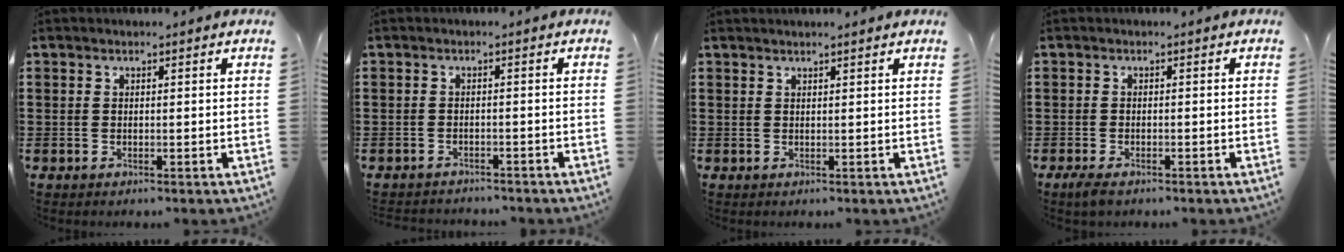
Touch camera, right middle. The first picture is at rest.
{"total": 1.5, "force": [-1.5, 0.1, -0.1], "torque": [-0.003, 0.000, -0.033]}
{"total": 1.0, "force": [0.9, -0.4, 0.4], "torque": [-0.008, -0.006, 0.017]}
{"total": 1.3, "force": [-1.0, 0.4, 0.8], "torque": [-0.023, -0.005, -0.021]}